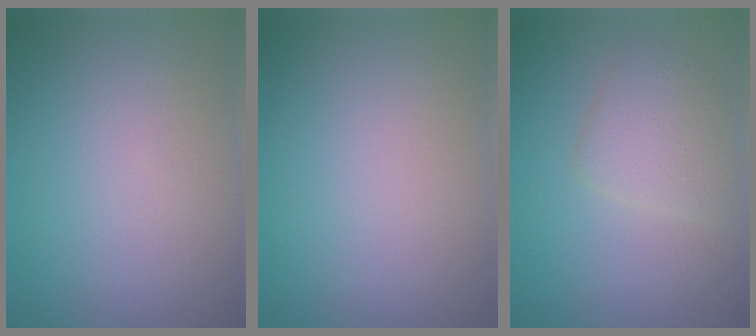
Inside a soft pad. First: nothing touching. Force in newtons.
{"total": 0.0}
{"total": 3.0, "press": 3.0, "slide": 0.1}